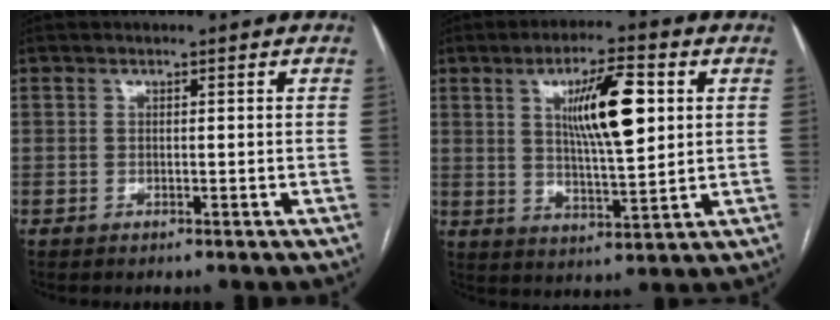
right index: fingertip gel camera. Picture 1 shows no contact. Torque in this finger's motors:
{"motor_torque": [0.51, 0.15, 0.43, 0.14]}